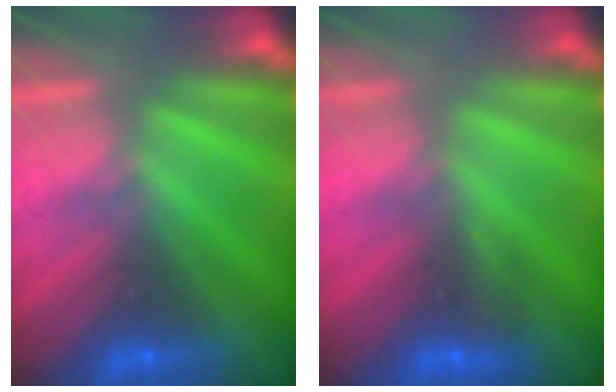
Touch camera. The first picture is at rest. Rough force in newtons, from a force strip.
{"total": 2.9}